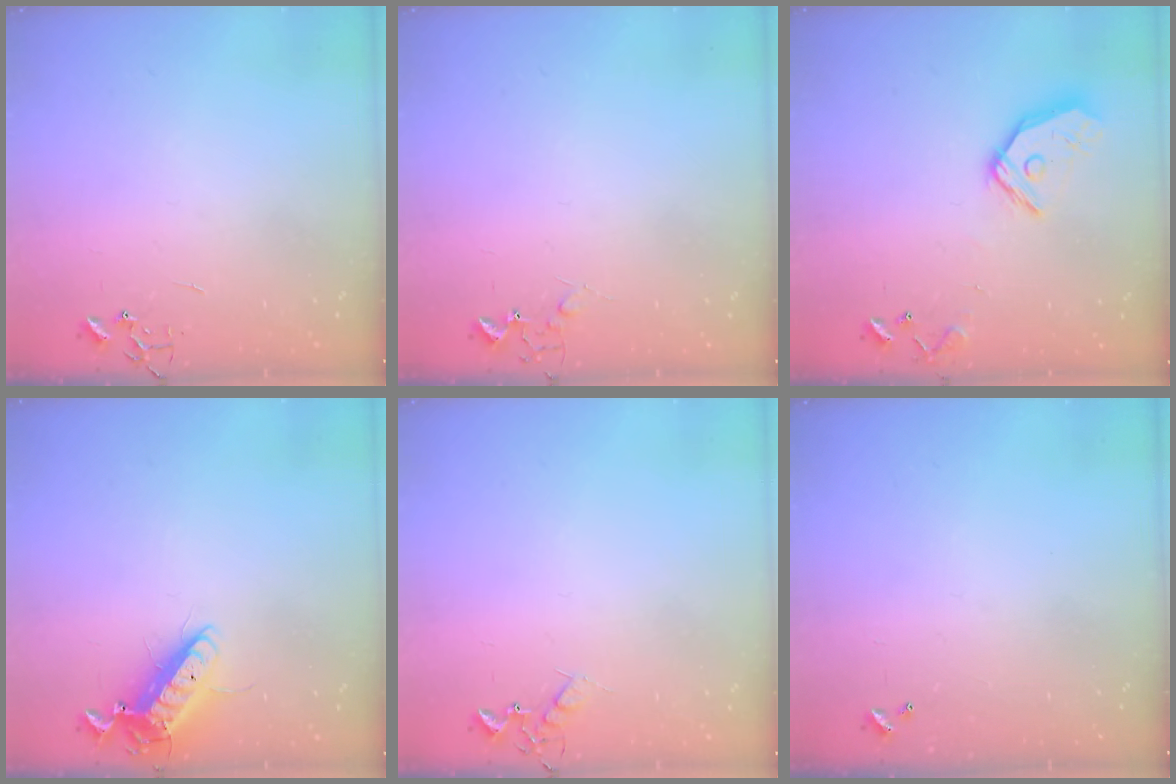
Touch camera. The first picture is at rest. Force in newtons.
{"total": 6.6, "press": 6.6, "slide": 0.8}
{"total": 12.2, "press": 12.2, "slide": 1.1}
{"total": 12.9, "press": 12.7, "slide": 2.1}
{"total": 5.8, "press": 5.7, "slide": 0.6}
{"total": 0.0}